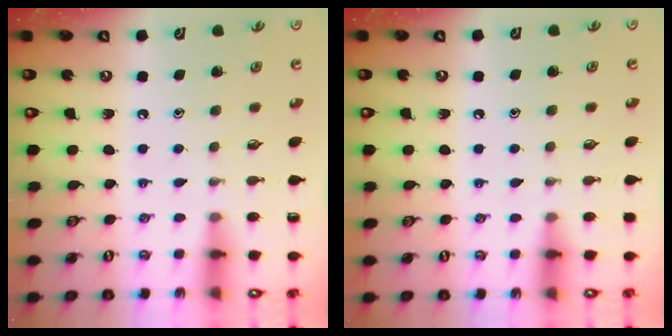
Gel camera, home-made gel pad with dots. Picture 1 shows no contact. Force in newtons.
{"total": 3.7, "press": 3.6, "slide": 0.4}